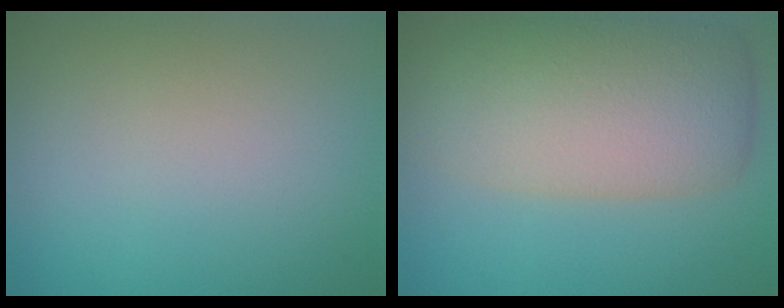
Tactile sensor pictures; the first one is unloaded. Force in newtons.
{"total": 9.2, "press": 9.2, "slide": 0.7}